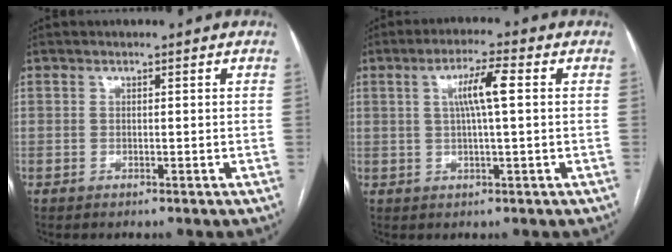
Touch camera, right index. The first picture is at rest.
{"total": 5.9, "force": [1.2, 0.3, 5.7], "torque": [-0.105, 0.008, 0.022]}